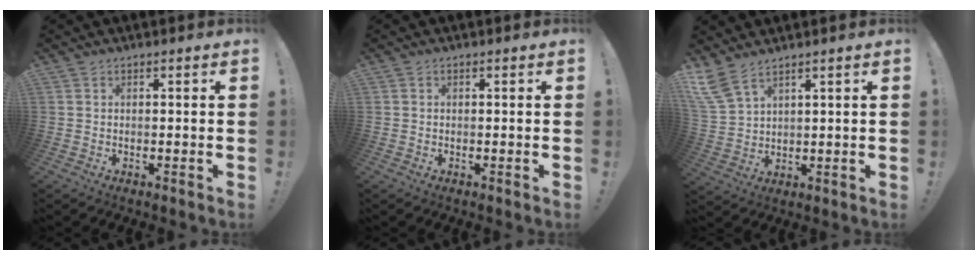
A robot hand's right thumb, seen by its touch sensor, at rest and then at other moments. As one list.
[{"total": 0.0}, {"total": 7.2, "force": [5.5, 2.5, 3.8], "torque": [-0.094, -0.024, 0.110]}]